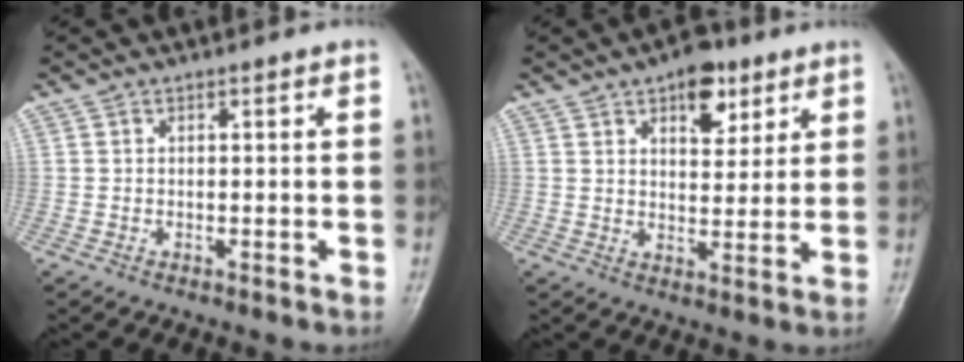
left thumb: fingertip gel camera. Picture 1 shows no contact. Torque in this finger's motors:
{"motor_torque": [0.22, 0.11, 0.11, -0.22, 0.05]}